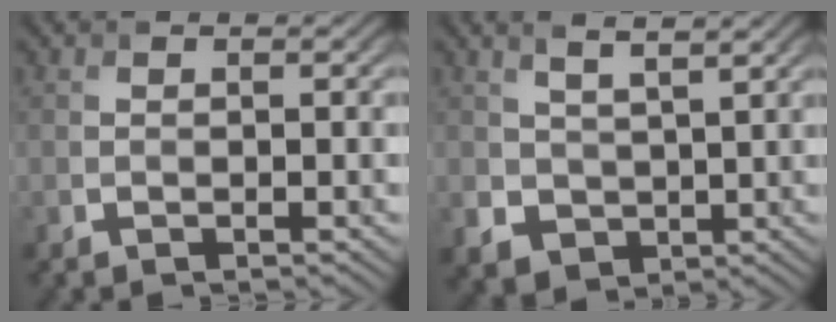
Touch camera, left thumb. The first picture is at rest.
{"total": 4.1, "force": [1.9, 2.7, 2.5], "torque": [-0.068, -0.011, 0.043]}